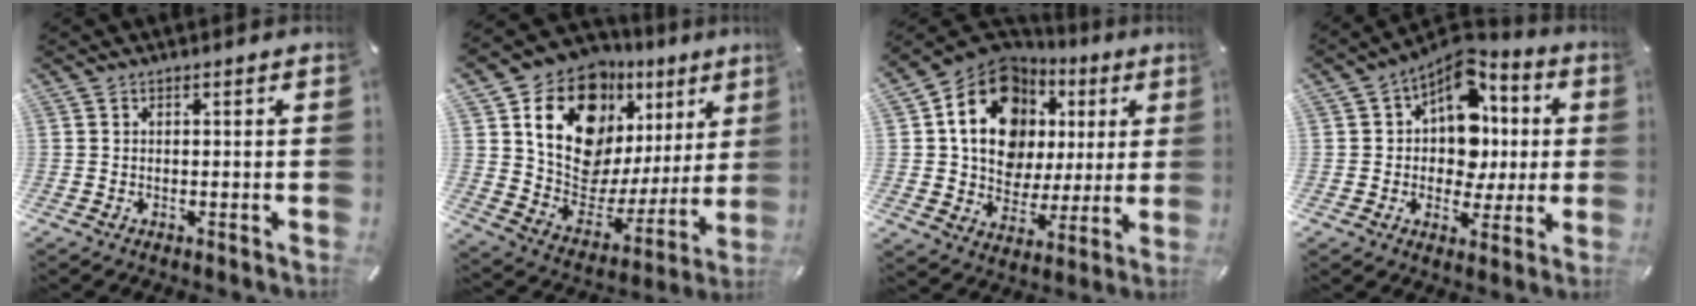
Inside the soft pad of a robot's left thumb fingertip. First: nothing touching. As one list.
[{"total": 16.9, "force": [10.0, 11.1, 8.1], "torque": [-0.140, -0.078, 0.177]}, {"total": 17.2, "force": [6.2, 13.5, 8.7], "torque": [-0.149, -0.040, 0.115]}, {"total": 12.7, "force": [3.2, 10.4, 6.6], "torque": [-0.093, -0.031, 0.063]}]